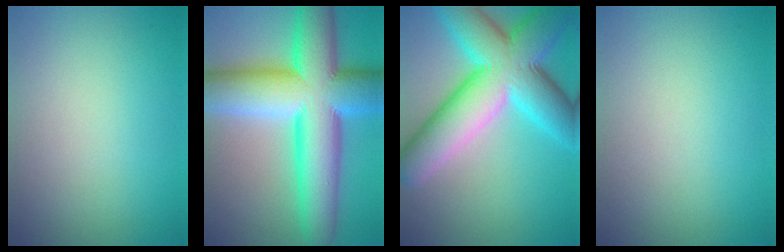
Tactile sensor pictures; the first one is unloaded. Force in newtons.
{"total": 15.6, "press": 15.6, "slide": 0.3}
{"total": 12.7, "press": 12.7, "slide": 0.2}
{"total": 0.0}